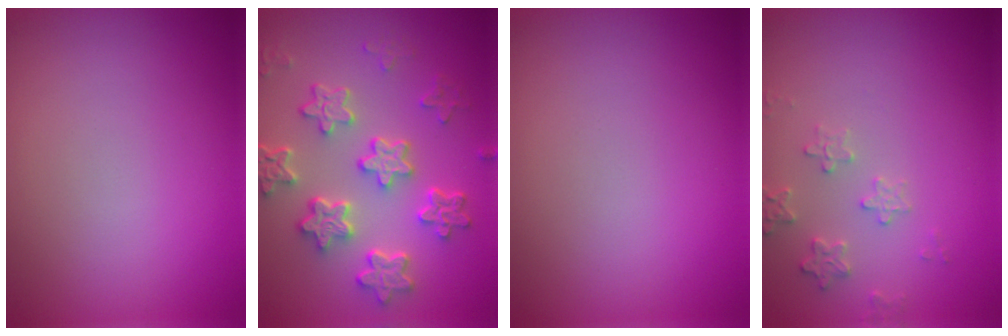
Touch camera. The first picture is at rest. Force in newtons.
{"total": 6.1, "press": 4.7, "slide": 3.8}
{"total": 0.0}
{"total": 1.9, "press": 1.8, "slide": 0.2}